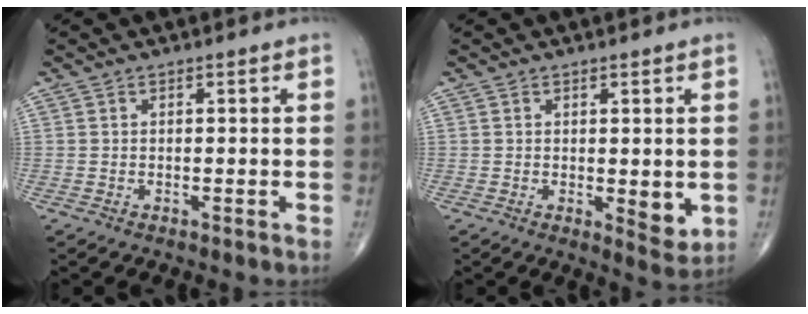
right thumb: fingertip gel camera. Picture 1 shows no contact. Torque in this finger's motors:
{"motor_torque": [2.60, 2.42, 0.75, -0.31, 0.07]}